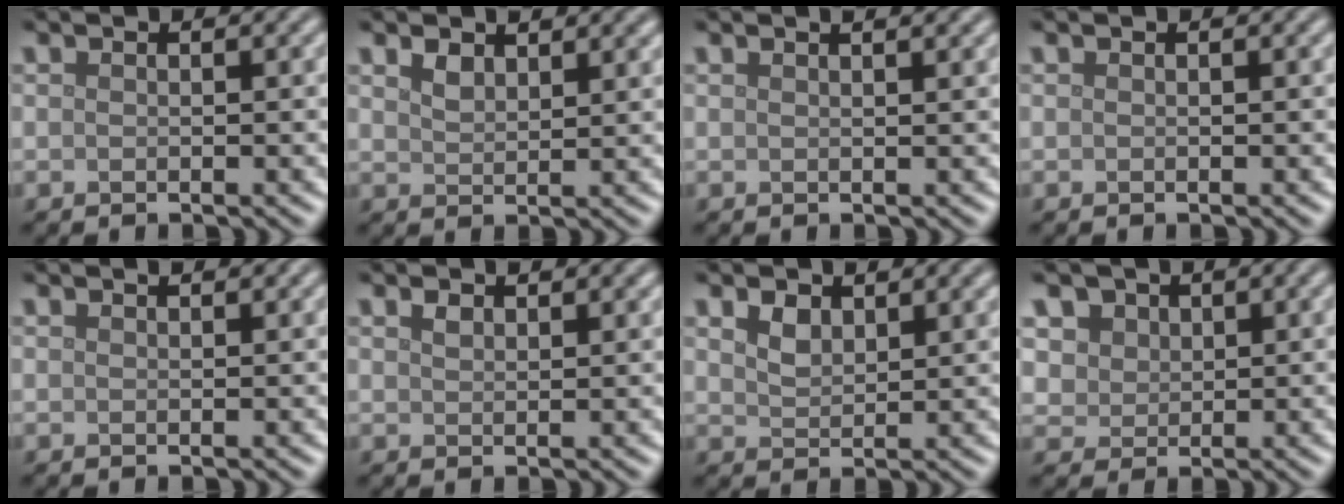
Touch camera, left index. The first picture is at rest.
{"total": 2.1, "force": [1.6, 1.0, 0.9], "torque": [-0.022, 0.002, 0.033]}
{"total": 1.9, "force": [1.4, 0.7, 1.1], "torque": [-0.008, 0.007, 0.006]}
{"total": 0.0}
{"total": 0.8, "force": [0.7, 0.2, 0.4], "torque": [-0.006, 0.000, 0.012]}
{"total": 1.4, "force": [1.1, 0.6, 0.6], "torque": [-0.014, 0.004, 0.021]}
{"total": 2.3, "force": [1.5, 1.3, 1.2], "torque": [-0.028, 0.001, 0.032]}
{"total": 4.5, "force": [2.5, 3.4, 1.7], "torque": [-0.049, -0.003, 0.043]}